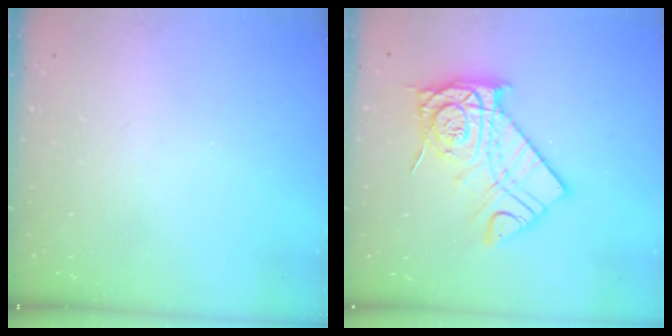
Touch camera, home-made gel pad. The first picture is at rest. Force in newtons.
{"total": 14.9, "press": 14.8, "slide": 1.1}